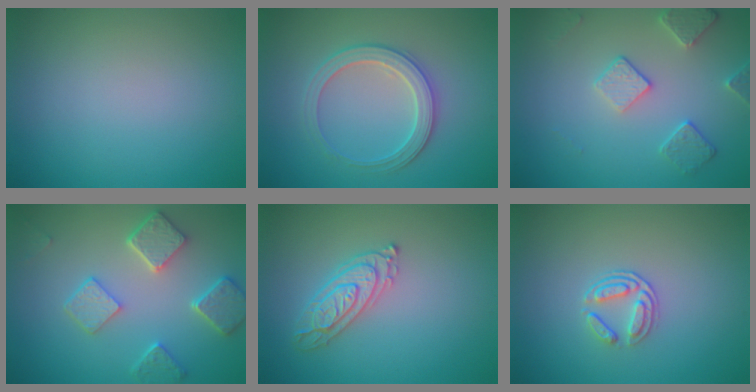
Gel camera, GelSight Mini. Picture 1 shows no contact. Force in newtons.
{"total": 3.1, "press": 3.0, "slide": 0.5}
{"total": 2.8, "press": 2.7, "slide": 0.7}
{"total": 5.0, "press": 4.0, "slide": 3.0}
{"total": 3.0, "press": 2.9, "slide": 0.7}
{"total": 2.0, "press": 1.4, "slide": 1.4}